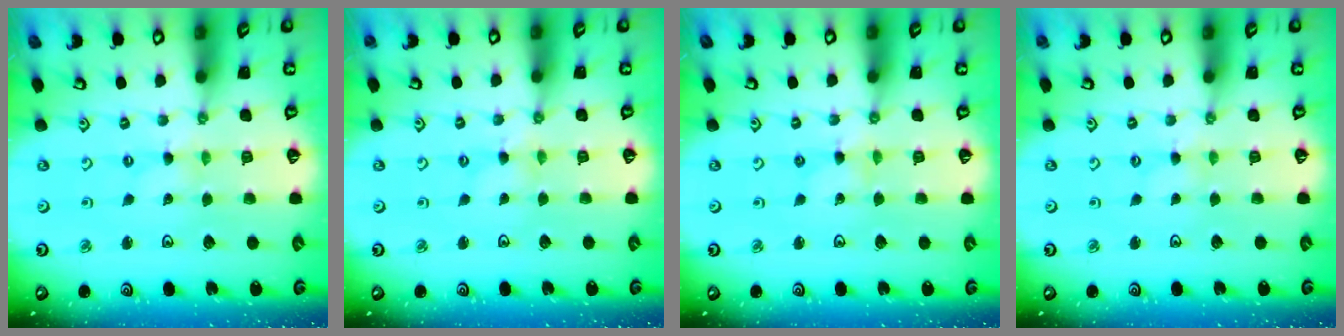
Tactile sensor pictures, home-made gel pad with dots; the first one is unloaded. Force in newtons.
{"total": 0.0}
{"total": 1.4, "press": 1.4, "slide": 0.2}
{"total": 0.8, "press": 0.7, "slide": 0.3}